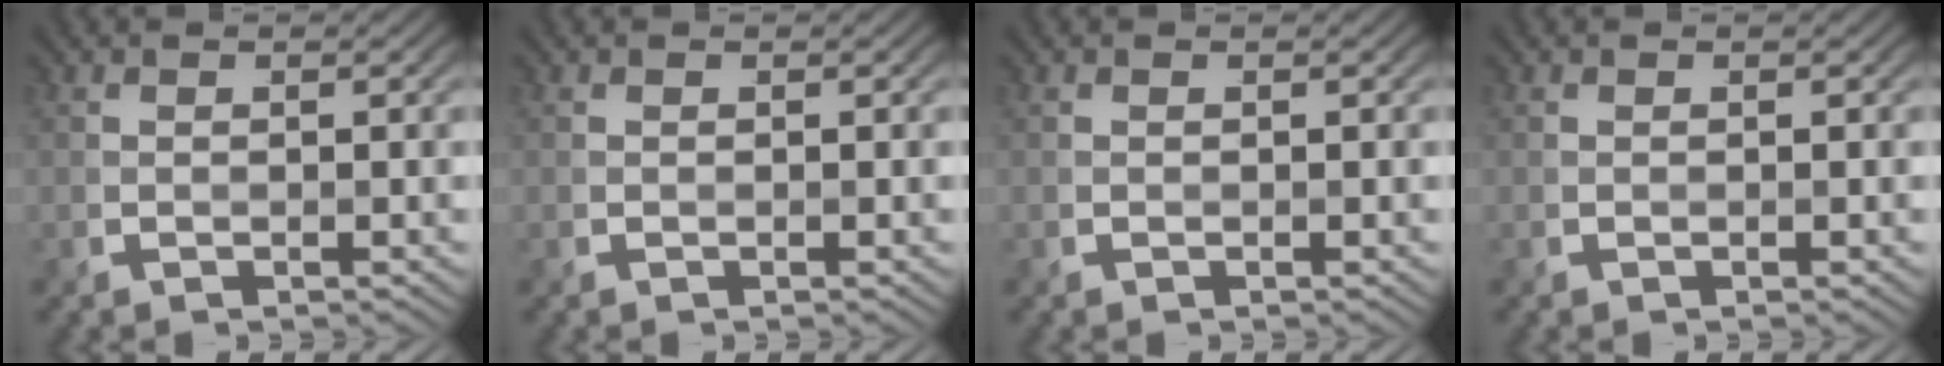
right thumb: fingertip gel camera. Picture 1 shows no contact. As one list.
[{"total": 0.0}, {"total": 0.0}, {"total": 0.0}]